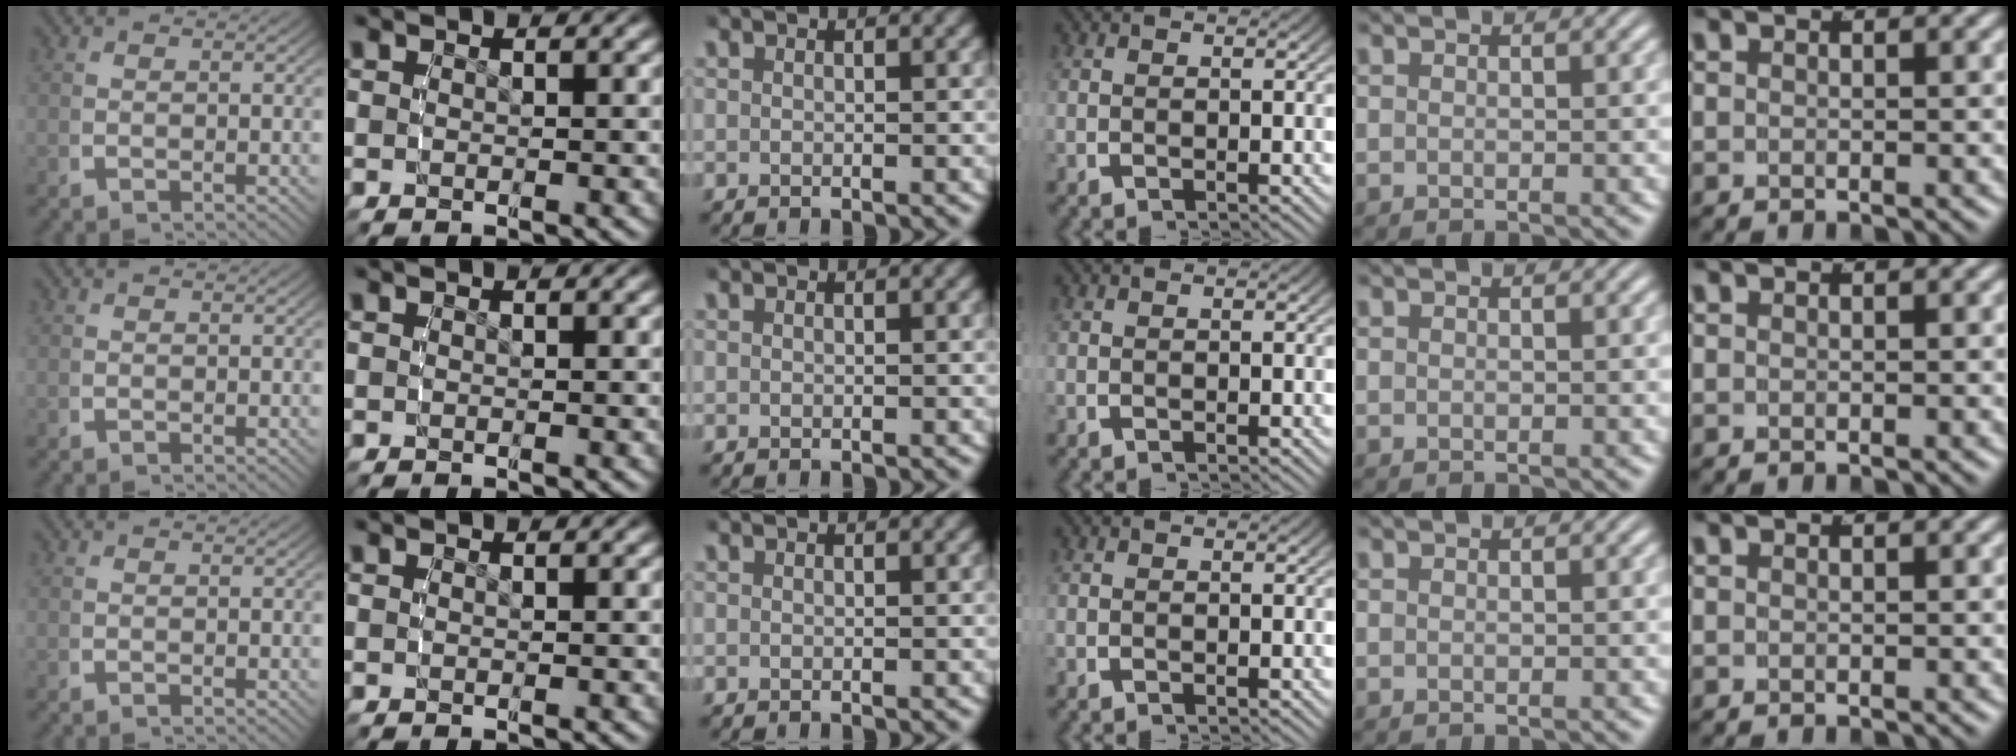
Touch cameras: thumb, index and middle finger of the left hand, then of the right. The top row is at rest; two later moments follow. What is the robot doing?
{"motion": "reach", "object": "paper towel"}